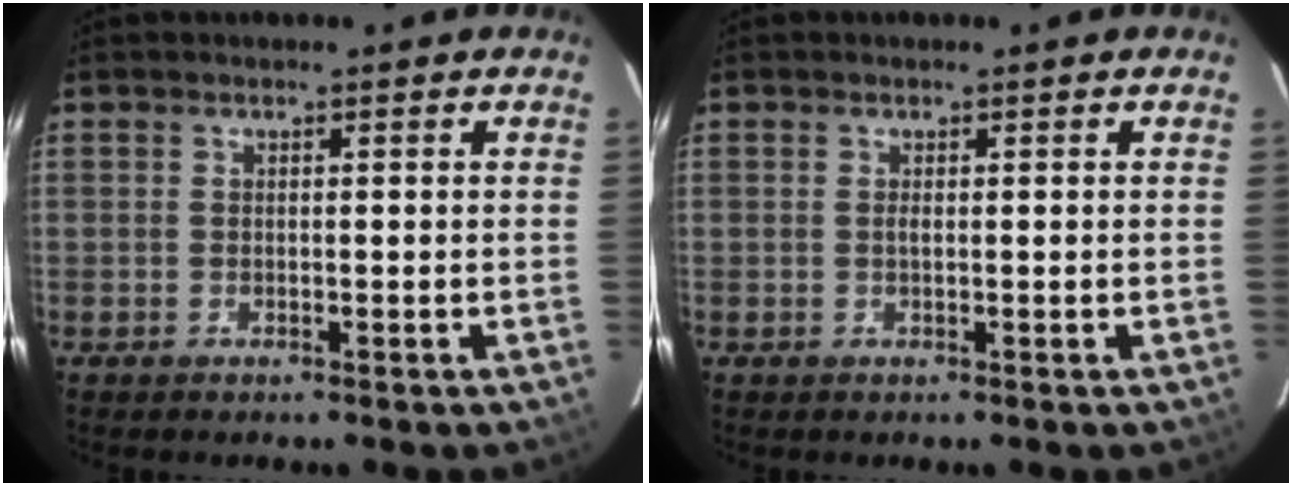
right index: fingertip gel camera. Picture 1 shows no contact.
{"total": 0.0}